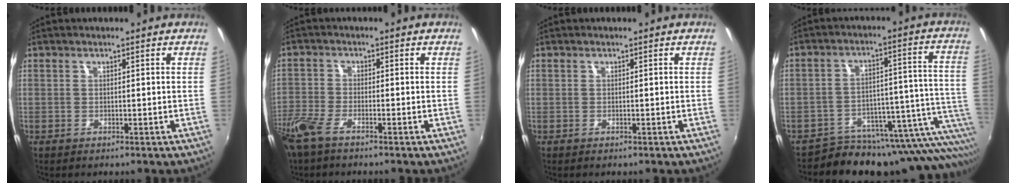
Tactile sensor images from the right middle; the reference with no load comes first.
{"total": 6.8, "force": [-5.1, 2.0, 4.1], "torque": [-0.108, -0.019, -0.108]}
{"total": 0.0}
{"total": 18.1, "force": [-14.5, 6.3, 8.8], "torque": [-0.094, -0.003, -0.205]}